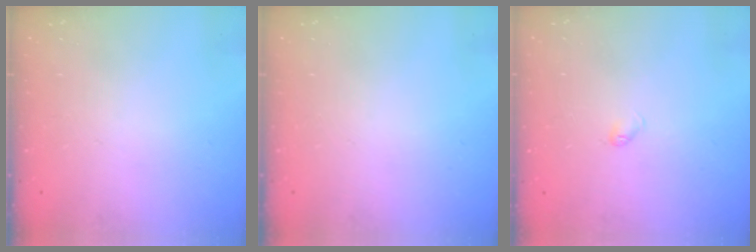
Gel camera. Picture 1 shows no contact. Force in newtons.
{"total": 0.0}
{"total": 2.9, "press": 2.8, "slide": 0.5}